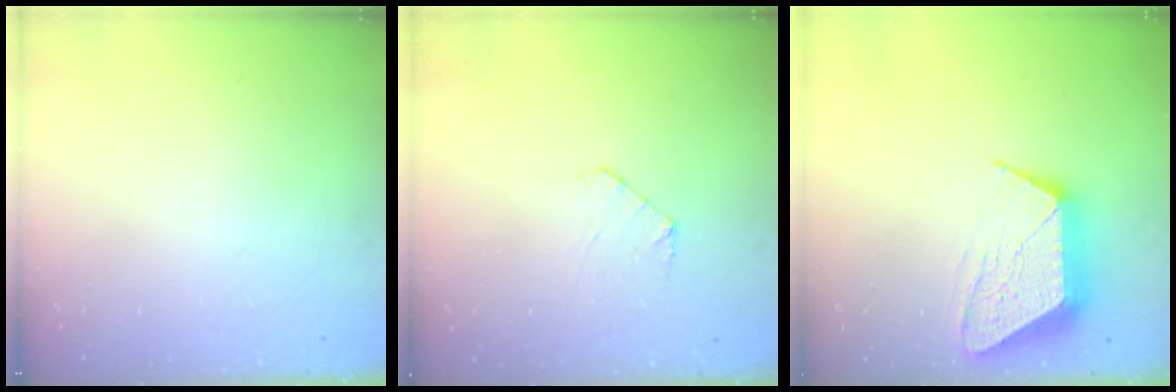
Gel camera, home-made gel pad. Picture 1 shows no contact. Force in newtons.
{"total": 4.9, "press": 4.8, "slide": 0.5}
{"total": 12.6, "press": 12.6, "slide": 0.8}